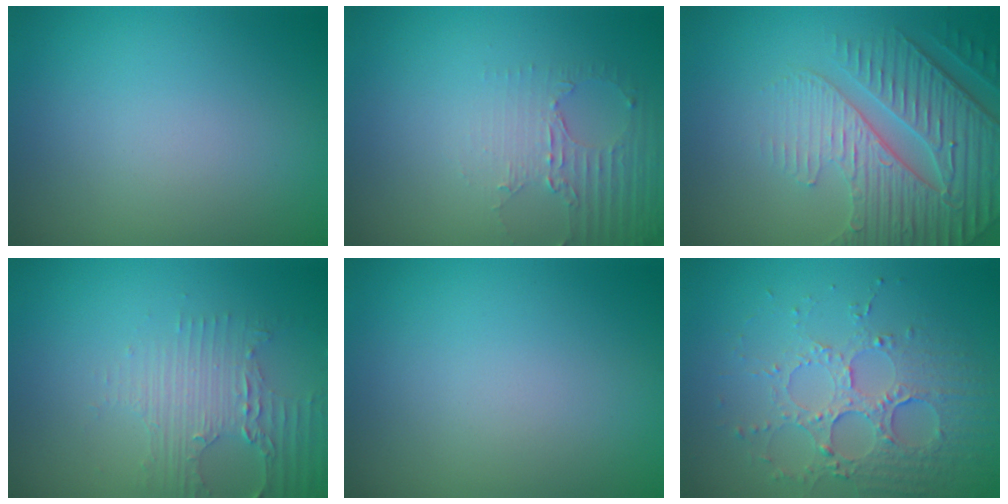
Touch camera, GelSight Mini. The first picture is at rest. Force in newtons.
{"total": 2.7, "press": 1.9, "slide": 1.9}
{"total": 6.5, "press": 5.2, "slide": 3.9}
{"total": 3.5, "press": 2.6, "slide": 2.4}
{"total": 0.0}
{"total": 3.9, "press": 3.7, "slide": 1.3}